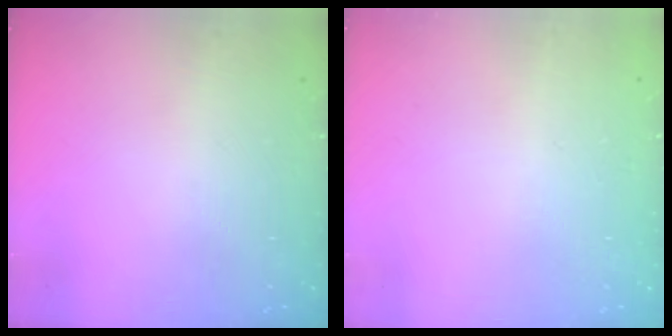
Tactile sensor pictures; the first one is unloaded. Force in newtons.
{"total": 2.6, "press": 2.6, "slide": 0.2}